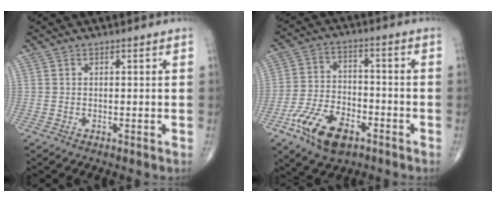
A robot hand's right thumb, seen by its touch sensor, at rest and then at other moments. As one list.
[{"total": 13.0, "force": [-6.9, 7.1, 8.4], "torque": [-0.143, 0.027, -0.126]}]